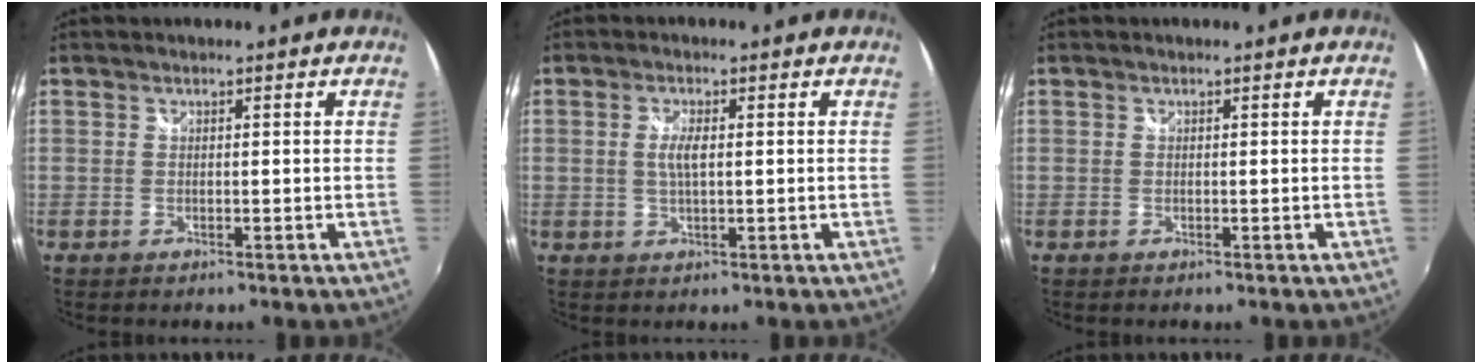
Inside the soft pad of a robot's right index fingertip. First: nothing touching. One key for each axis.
{"total": 3.2, "fx": 0.2, "fy": 0.9, "fz": 3.1, "tx": -0.059, "ty": -0.002, "tz": 0.003}
{"total": 0.0}